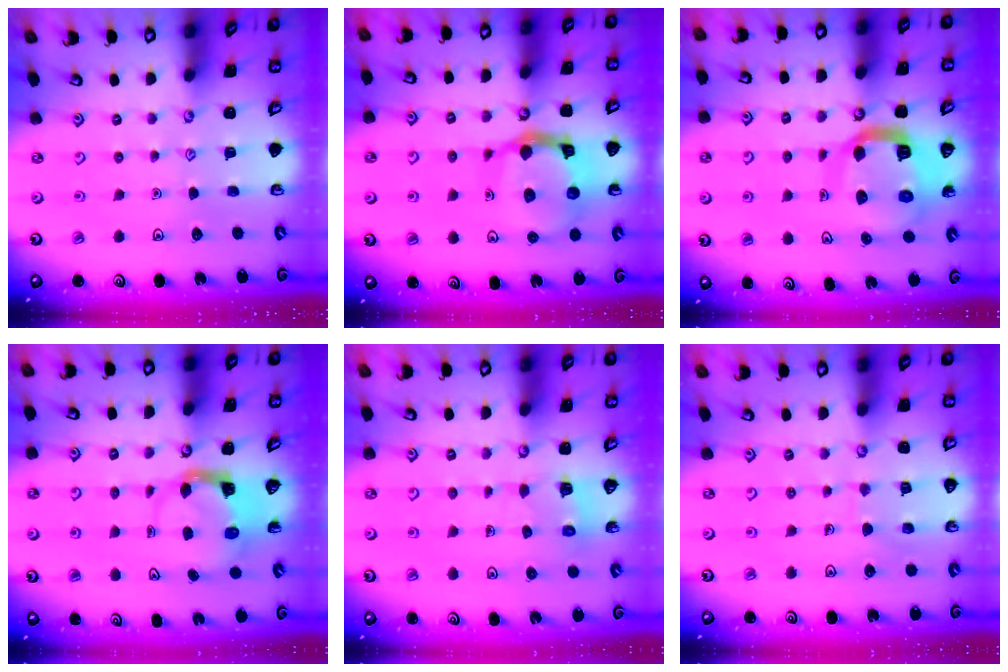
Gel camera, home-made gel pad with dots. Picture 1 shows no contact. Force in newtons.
{"total": 15.7, "press": 15.5, "slide": 2.0}
{"total": 14.4, "press": 14.3, "slide": 1.7}
{"total": 3.7, "press": 3.7, "slide": 0.5}
{"total": 3.7, "press": 3.7, "slide": 0.1}
{"total": 5.1, "press": 5.0, "slide": 0.4}